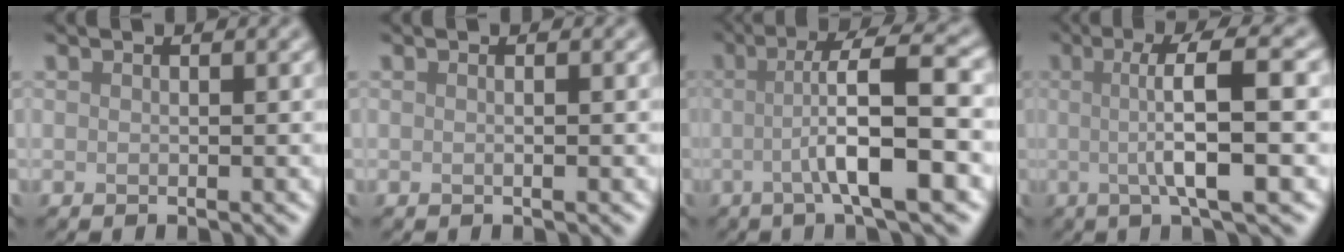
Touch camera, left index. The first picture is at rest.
{"total": 1.0, "force": [0.0, 0.4, 0.9], "torque": [-0.007, 0.000, -0.008]}
{"total": 8.2, "force": [-1.1, 1.7, 7.9], "torque": [-0.111, 0.011, -0.023]}
{"total": 7.3, "force": [0.1, 1.5, 7.1], "torque": [-0.109, 0.010, -0.003]}